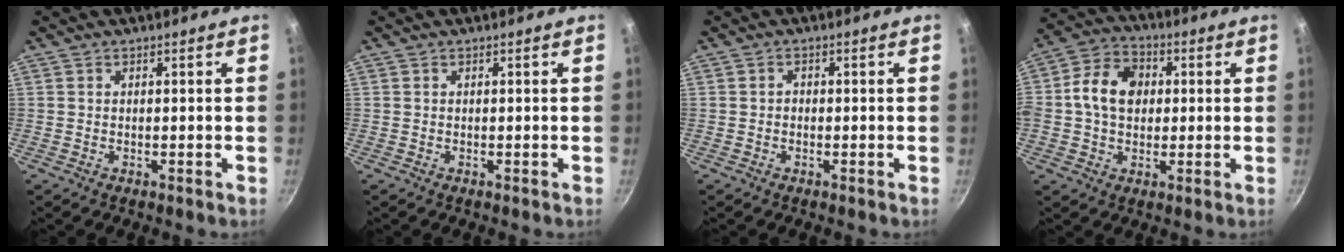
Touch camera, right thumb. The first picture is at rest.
{"total": 0.0}
{"total": 0.9, "force": [-0.2, 0.8, 0.5], "torque": [-0.007, 0.005, -0.005]}
{"total": 11.1, "force": [1.0, 8.6, 7.0], "torque": [-0.101, 0.015, 0.000]}